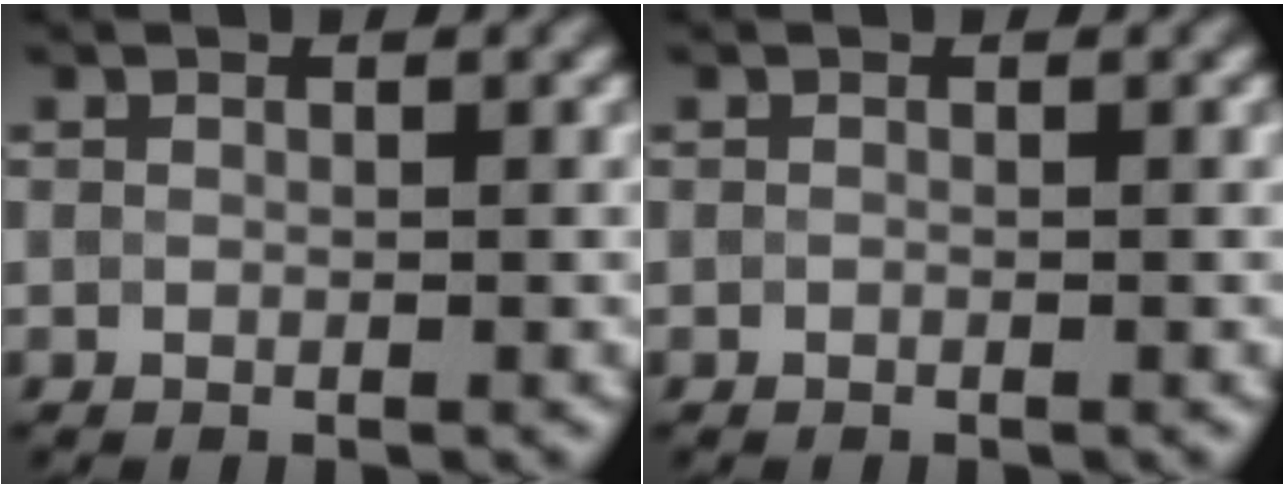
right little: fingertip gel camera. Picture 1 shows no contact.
{"total": 0.0}